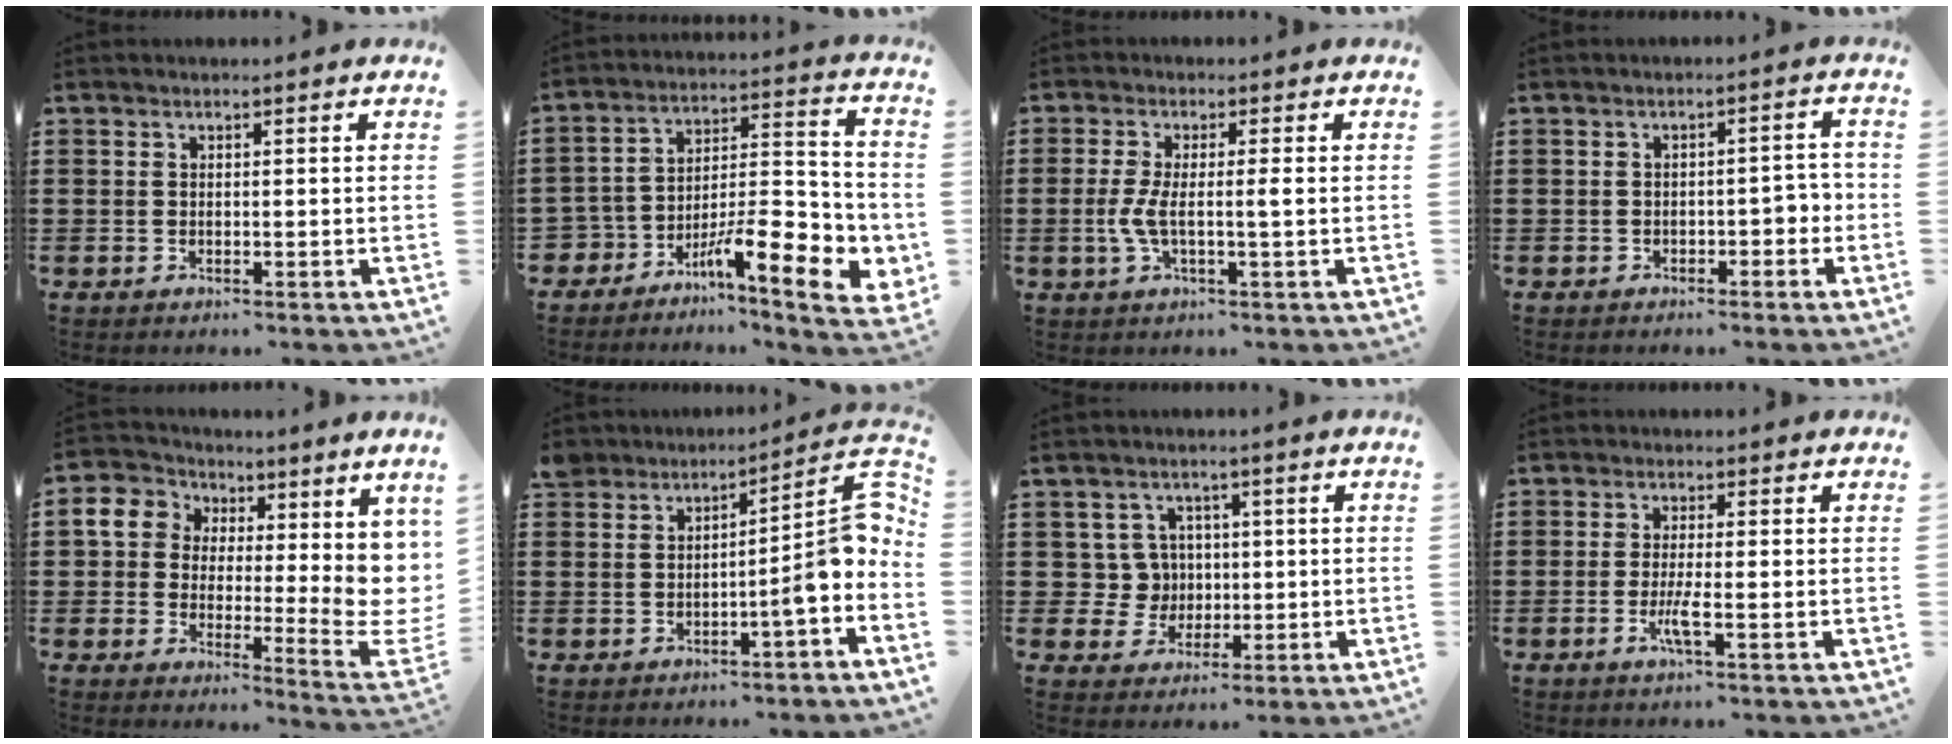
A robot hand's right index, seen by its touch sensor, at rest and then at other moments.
{"total": 11.3, "force": [-7.5, 3.7, 7.6], "torque": [-0.109, 0.014, -0.134]}
{"total": 4.3, "force": [-0.3, 0.4, 4.3], "torque": [-0.100, -0.011, -0.015]}
{"total": 2.5, "force": [-1.3, 1.3, 1.7], "torque": [-0.033, 0.004, -0.028]}
{"total": 8.3, "force": [3.4, 6.6, 3.8], "torque": [-0.088, -0.022, 0.069]}
{"total": 6.9, "force": [0.4, 1.3, 6.8], "torque": [-0.091, -0.027, 0.001]}
{"total": 5.1, "force": [0.3, 4.9, 1.3], "torque": [-0.050, 0.016, 0.005]}
{"total": 3.5, "force": [-1.4, 0.1, 3.2], "torque": [-0.068, -0.012, -0.030]}